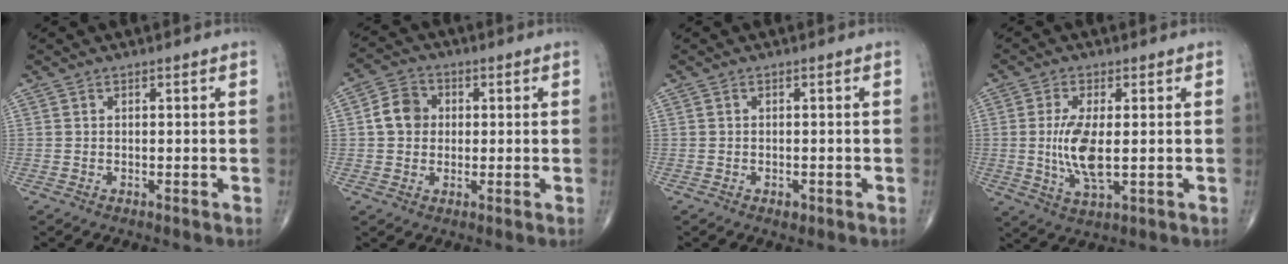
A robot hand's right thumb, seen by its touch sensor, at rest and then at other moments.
{"total": 6.1, "force": [0.6, 5.2, 3.1], "torque": [-0.043, 0.011, 0.002]}
{"total": 1.3, "force": [-0.7, 0.8, 0.8], "torque": [-0.008, 0.000, -0.009]}
{"total": 8.5, "force": [-0.2, 3.0, 7.9], "torque": [-0.166, -0.015, 0.001]}